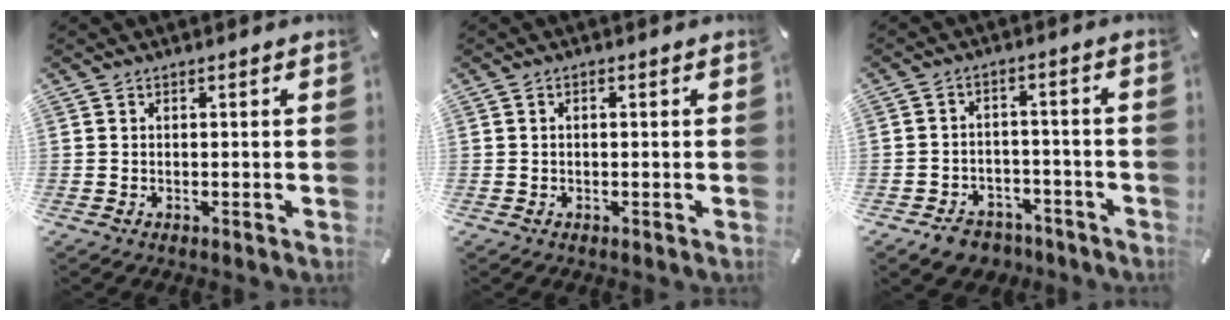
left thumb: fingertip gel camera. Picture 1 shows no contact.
{"total": 0.7, "force": [-0.1, 0.3, 0.6], "torque": [-0.011, 0.002, -0.002]}
{"total": 5.8, "force": [-4.2, 3.9, 1.4], "torque": [-0.017, 0.034, -0.074]}